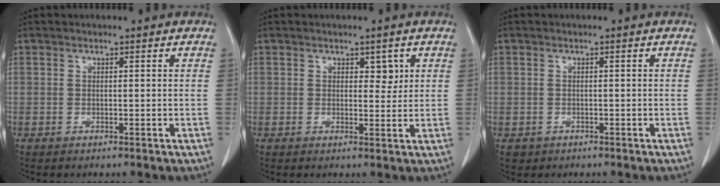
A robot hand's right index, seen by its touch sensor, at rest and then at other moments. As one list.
[{"total": 2.2, "force": [1.0, 1.4, 1.4], "torque": [-0.011, -0.003, 0.013]}, {"total": 1.3, "force": [-0.5, 1.2, 0.0], "torque": [-0.006, 0.003, -0.002]}]